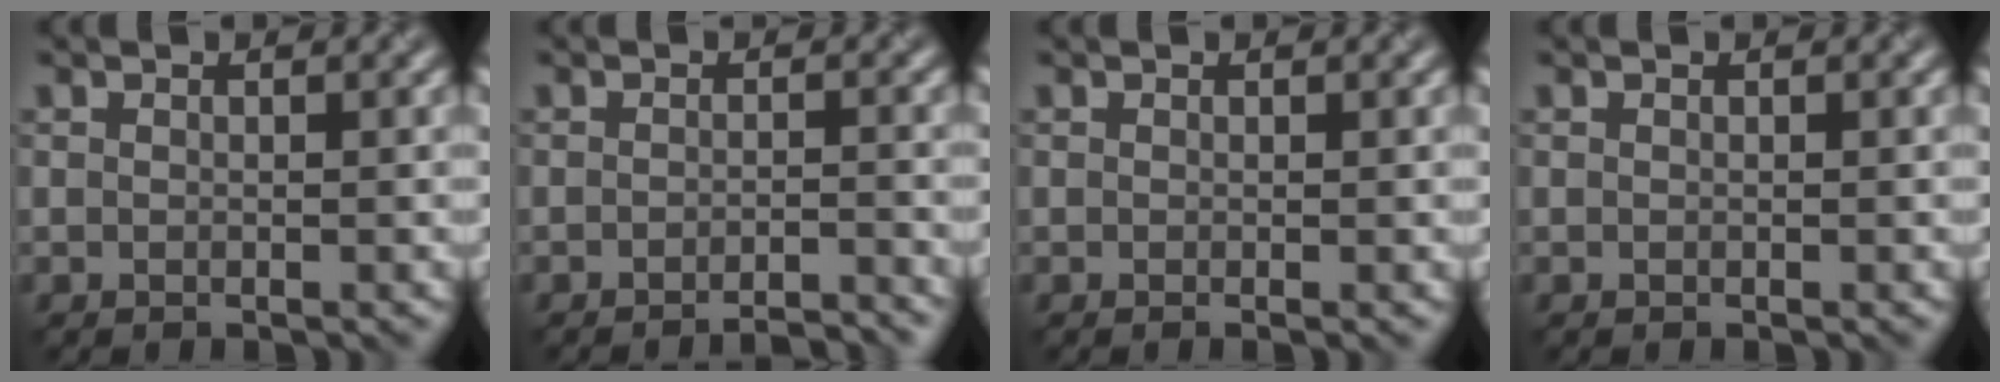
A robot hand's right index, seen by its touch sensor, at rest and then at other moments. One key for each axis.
{"total": 3.9, "fx": -3.7, "fy": 0.2, "fz": 1.3, "tx": -0.014, "ty": 0.002, "tz": -0.050}
{"total": 0.0}
{"total": 0.0}